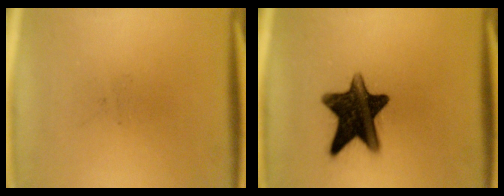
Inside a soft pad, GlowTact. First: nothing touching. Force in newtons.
{"total": 14.0}